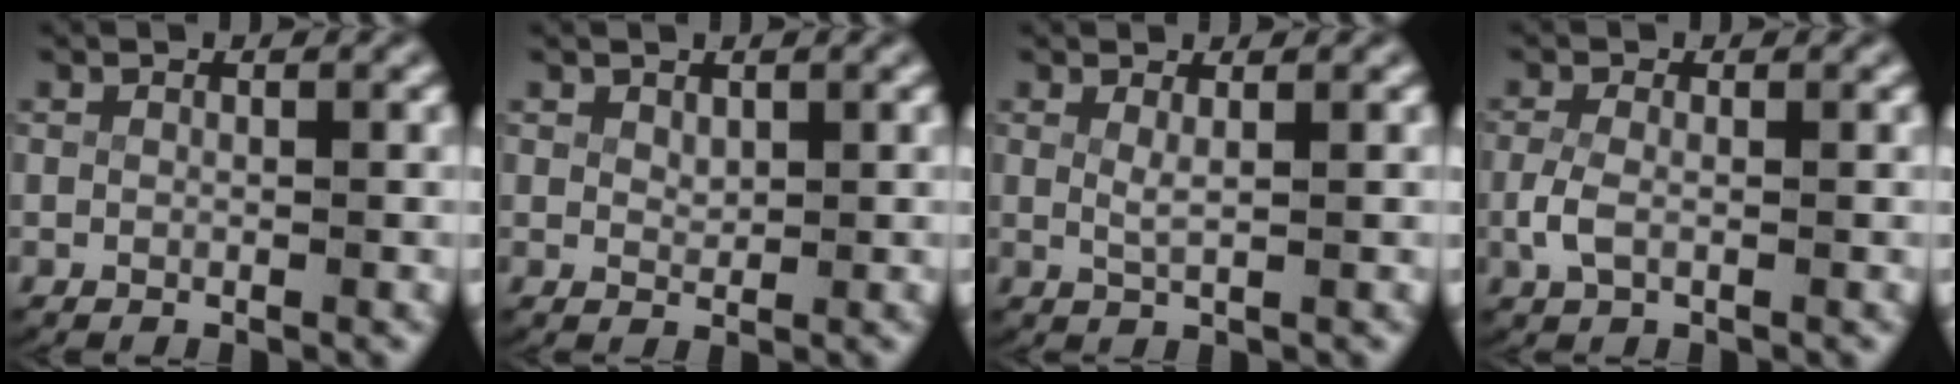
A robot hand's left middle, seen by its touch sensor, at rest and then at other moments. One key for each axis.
{"total": 0.9, "fx": 0.8, "fy": 0.2, "fz": 0.3, "tx": -0.009, "ty": -0.010, "tz": 0.024}
{"total": 1.2, "fx": 0.6, "fy": -0.2, "fz": 1.0, "tx": -0.030, "ty": -0.014, "tz": 0.021}
{"total": 1.9, "fx": -0.4, "fy": 0.9, "fz": 1.6, "tx": -0.052, "ty": -0.010, "tz": -0.002}